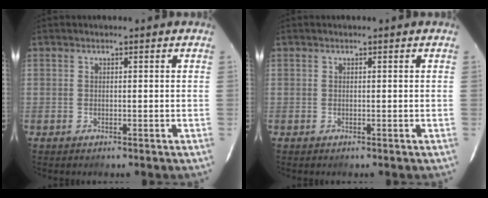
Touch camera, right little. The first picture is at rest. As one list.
[{"total": 0.0}]